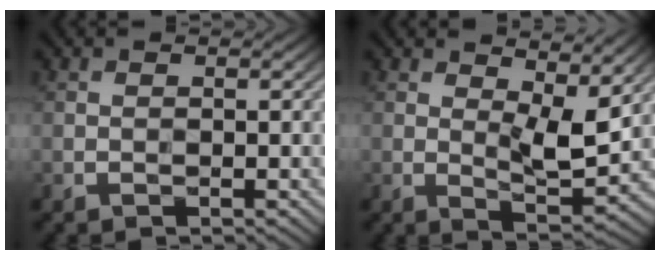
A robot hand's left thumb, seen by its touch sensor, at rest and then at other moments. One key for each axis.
{"total": 7.2, "fx": 3.3, "fy": 2.6, "fz": 5.8, "tx": -0.099, "ty": -0.008, "tz": 0.057}